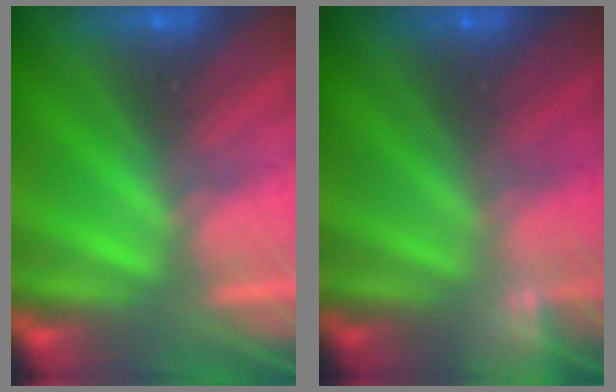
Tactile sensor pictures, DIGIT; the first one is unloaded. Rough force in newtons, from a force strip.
{"total": 2.1}